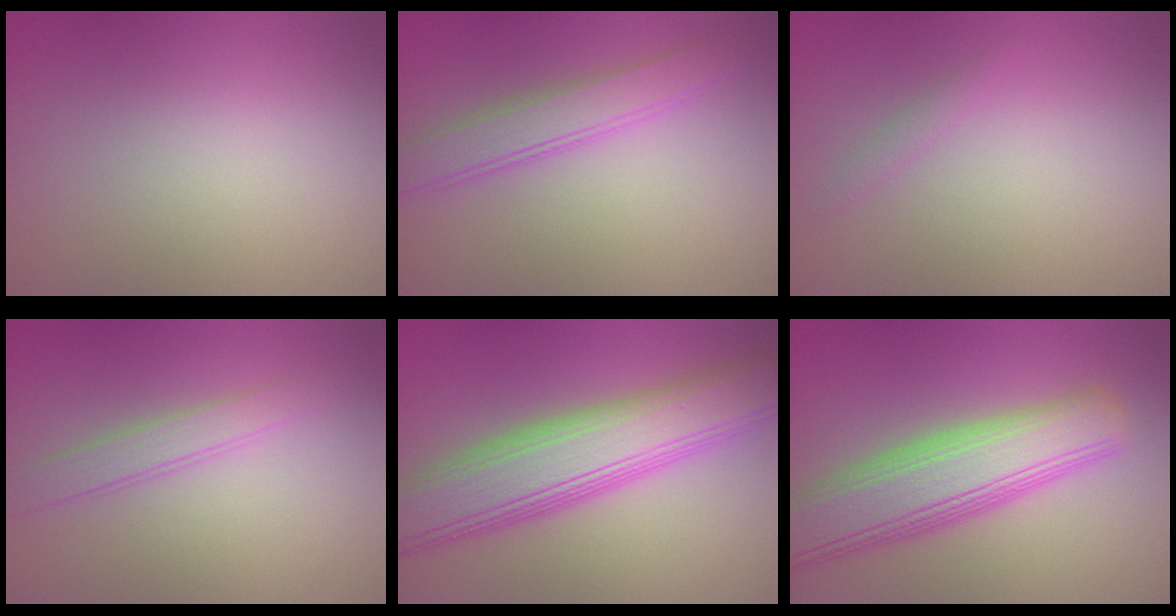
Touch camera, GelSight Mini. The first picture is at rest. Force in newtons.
{"total": 3.3, "press": 3.3, "slide": 0.1}
{"total": 0.8, "press": 0.8, "slide": 0.0}
{"total": 2.0, "press": 2.0, "slide": 0.0}
{"total": 9.4, "press": 9.4, "slide": 0.1}
{"total": 8.6, "press": 8.6, "slide": 0.4}